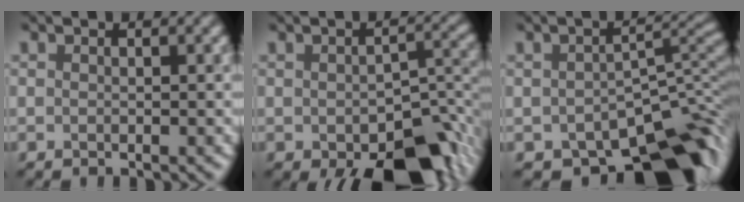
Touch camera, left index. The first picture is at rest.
{"total": 9.5, "force": [-5.4, 4.1, 6.6], "torque": [-0.085, -0.019, -0.070]}
{"total": 10.5, "force": [-6.9, 4.8, 6.4], "torque": [-0.068, -0.018, -0.104]}